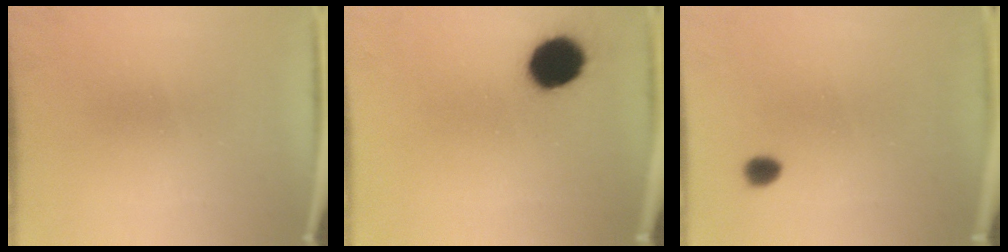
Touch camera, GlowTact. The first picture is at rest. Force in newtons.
{"total": 10.5}
{"total": 2.1}